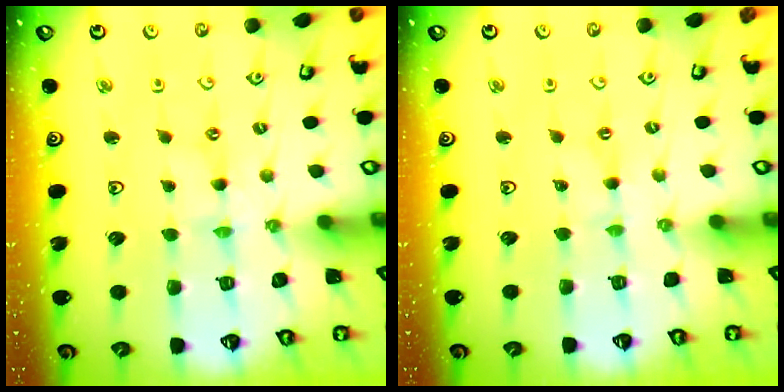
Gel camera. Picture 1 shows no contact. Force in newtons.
{"total": 0.8, "press": 0.7, "slide": 0.2}